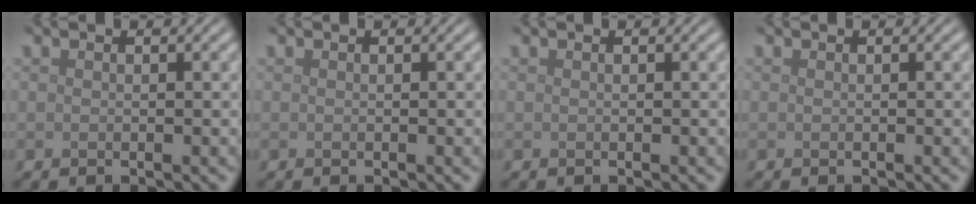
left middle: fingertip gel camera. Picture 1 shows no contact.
{"total": 0.0}
{"total": 0.0}
{"total": 0.0}